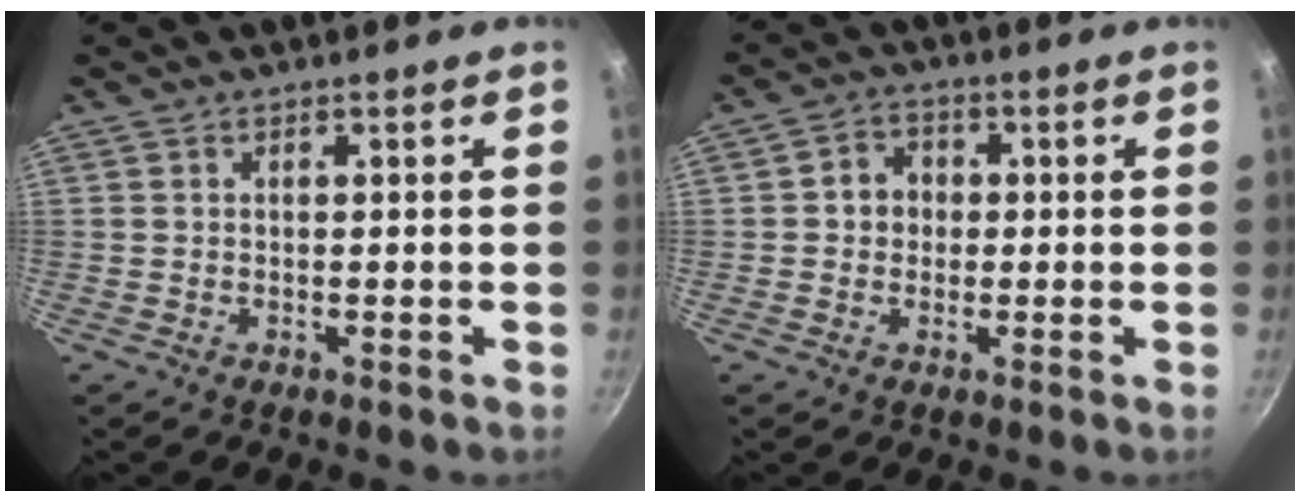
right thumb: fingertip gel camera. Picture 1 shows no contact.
{"total": 5.0, "force": [0.2, 4.4, 2.3], "torque": [-0.011, 0.009, -0.005]}